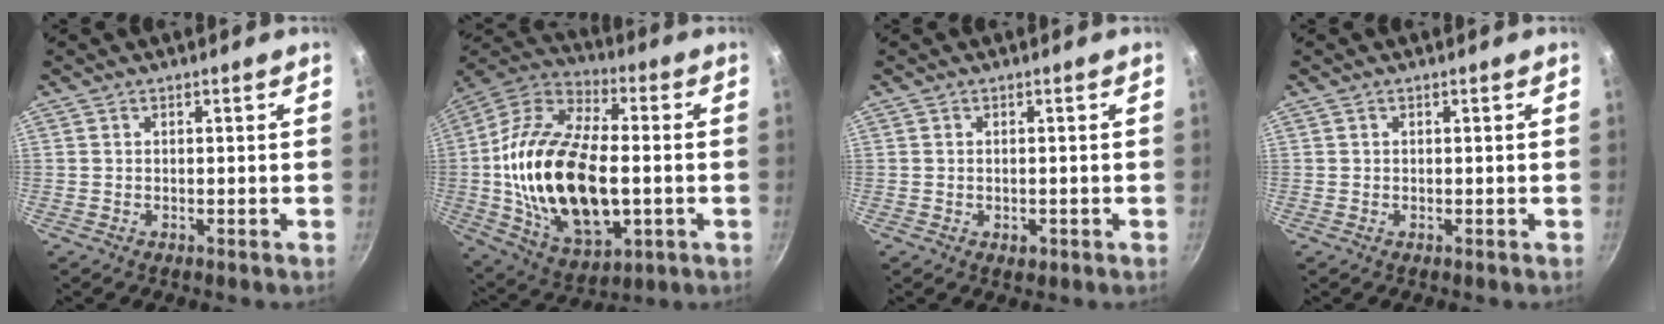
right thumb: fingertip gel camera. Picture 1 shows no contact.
{"total": 26.7, "force": [-1.8, 14.5, 22.4], "torque": [-0.417, 0.022, -0.028]}
{"total": 1.5, "force": [-0.5, 0.9, 1.1], "torque": [-0.014, -0.002, -0.007]}
{"total": 0.0}